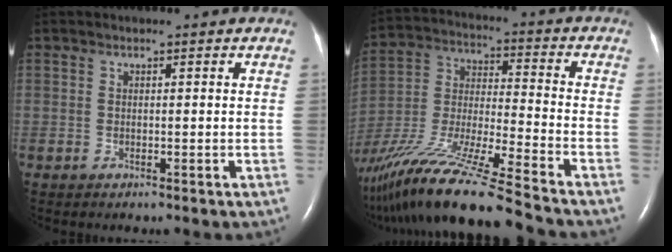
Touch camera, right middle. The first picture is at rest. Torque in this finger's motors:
{"motor_torque": [1.01, -1.14, 0.39, 0.14]}